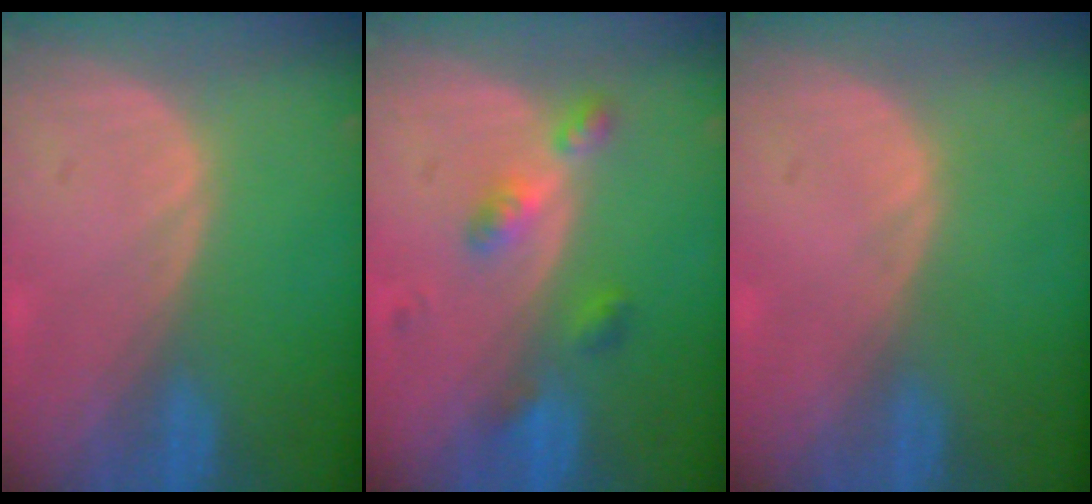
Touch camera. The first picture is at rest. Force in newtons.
{"total": 4.6, "press": 4.1, "slide": 1.9}
{"total": 0.0}